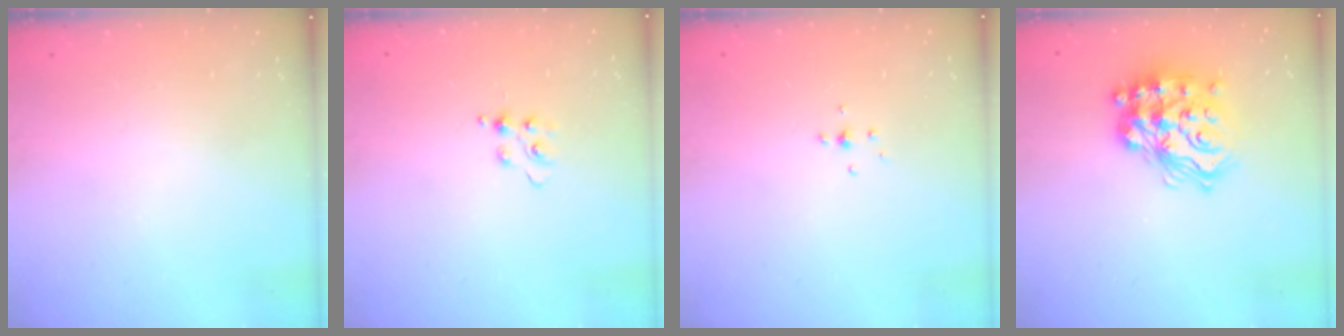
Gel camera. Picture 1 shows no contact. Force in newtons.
{"total": 5.2, "press": 5.2, "slide": 0.5}
{"total": 2.8, "press": 2.7, "slide": 0.7}
{"total": 17.8, "press": 17.8, "slide": 1.4}